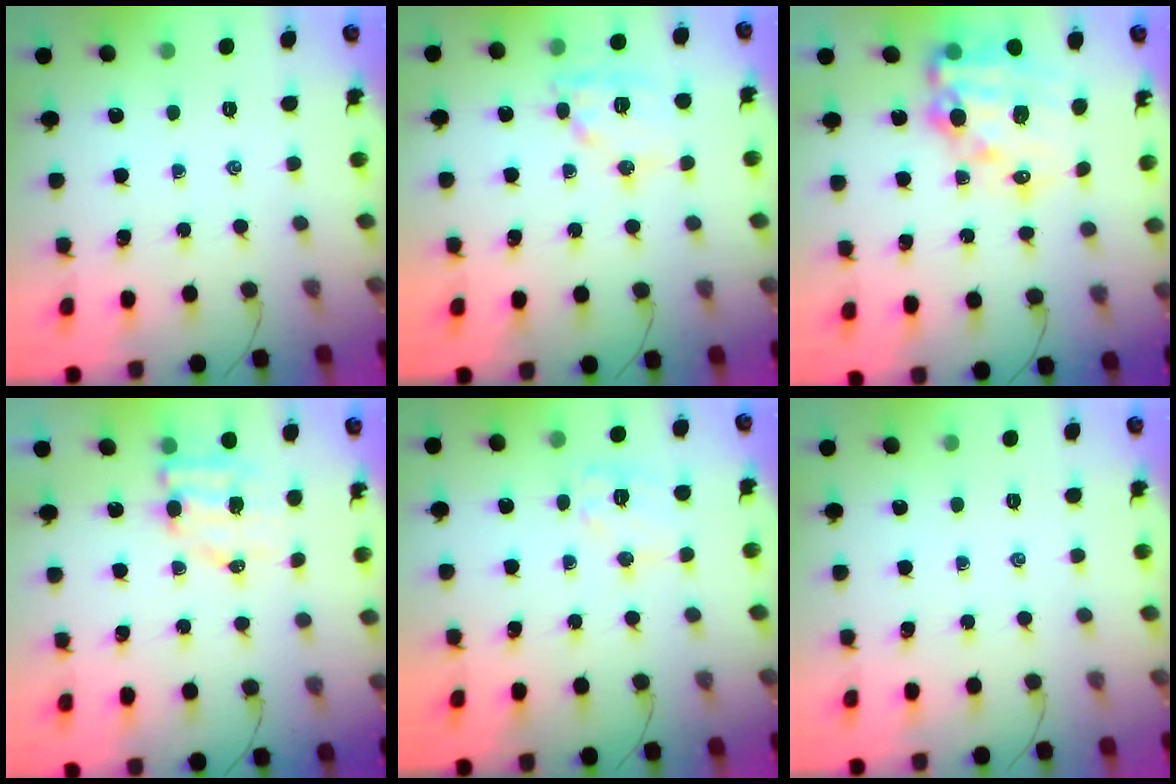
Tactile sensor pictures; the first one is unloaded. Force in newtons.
{"total": 11.5, "press": 11.5, "slide": 1.0}
{"total": 17.5, "press": 17.0, "slide": 4.2}
{"total": 7.1, "press": 7.1, "slide": 1.0}
{"total": 9.7, "press": 9.6, "slide": 1.2}
{"total": 0.0}